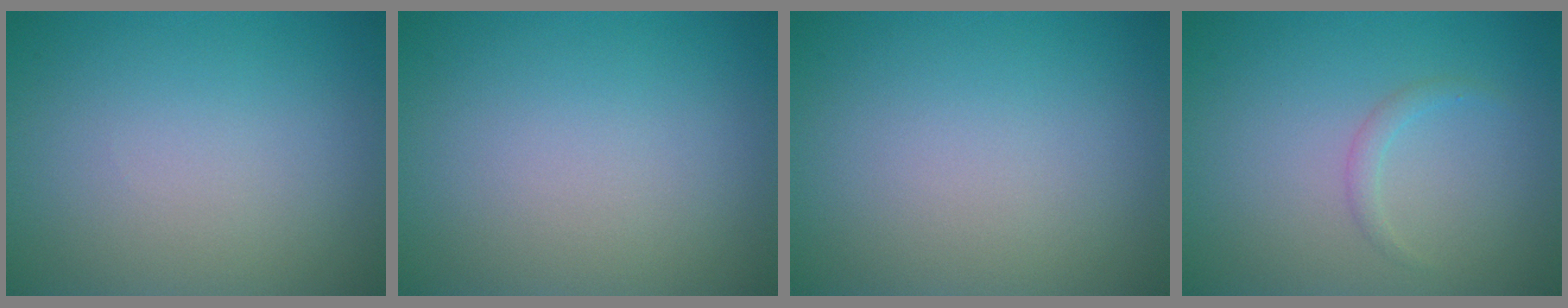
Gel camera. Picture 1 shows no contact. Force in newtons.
{"total": 0.0}
{"total": 0.0}
{"total": 1.0, "press": 1.0, "slide": 0.0}